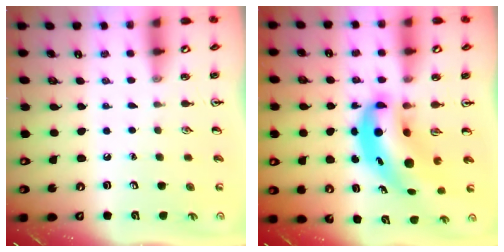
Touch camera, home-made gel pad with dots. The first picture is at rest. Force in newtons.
{"total": 9.6, "press": 9.1, "slide": 2.9}